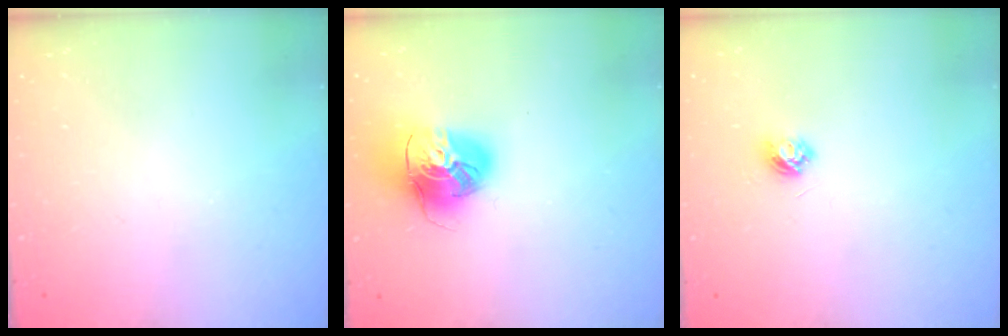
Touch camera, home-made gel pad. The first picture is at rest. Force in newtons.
{"total": 16.2, "press": 16.1, "slide": 2.0}
{"total": 3.6, "press": 3.5, "slide": 0.4}